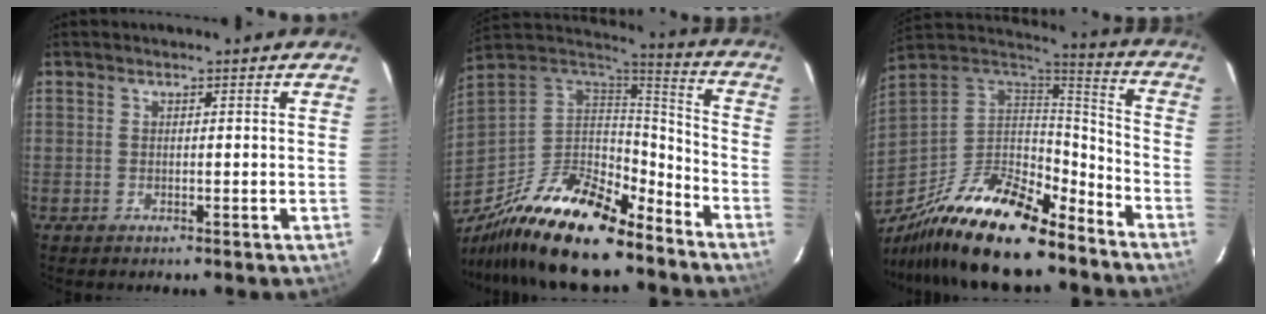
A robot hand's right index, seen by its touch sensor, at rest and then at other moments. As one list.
[{"total": 26.2, "force": [-18.8, 9.6, 15.6], "torque": [-0.308, -0.021, -0.315]}, {"total": 26.4, "force": [-19.1, 9.1, 15.8], "torque": [-0.308, -0.021, -0.319]}]